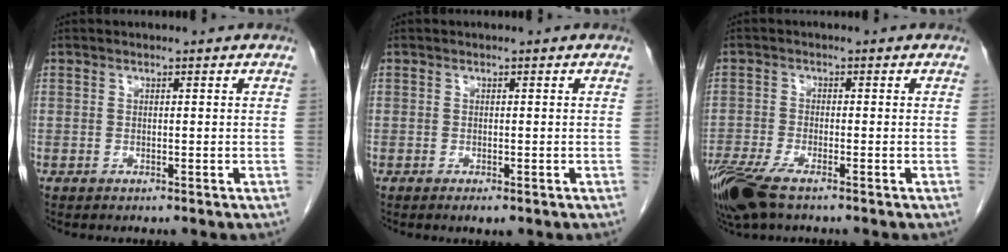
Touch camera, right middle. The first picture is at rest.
{"total": 1.4, "force": [-0.8, 0.5, 1.0], "torque": [-0.012, -0.002, -0.007]}
{"total": 7.9, "force": [-5.5, 2.0, 5.3], "torque": [-0.106, -0.019, -0.103]}